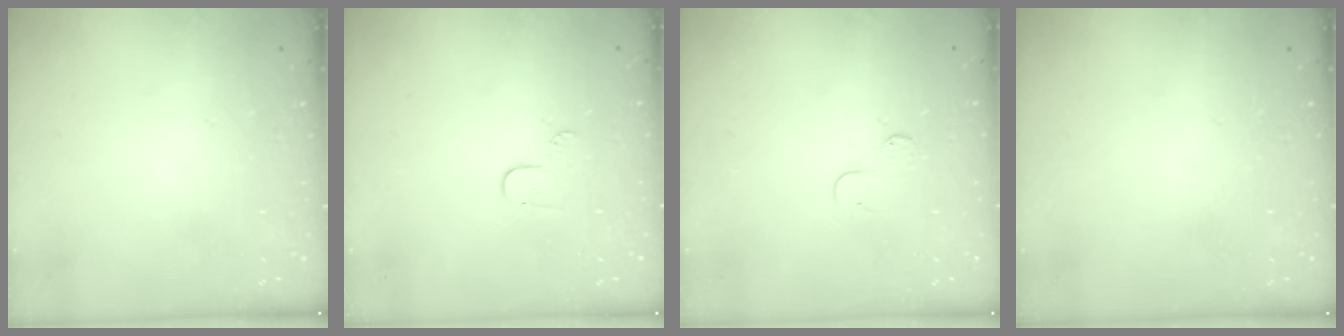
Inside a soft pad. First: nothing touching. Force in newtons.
{"total": 3.5, "press": 3.5, "slide": 0.4}
{"total": 3.7, "press": 3.7, "slide": 0.3}
{"total": 0.0}